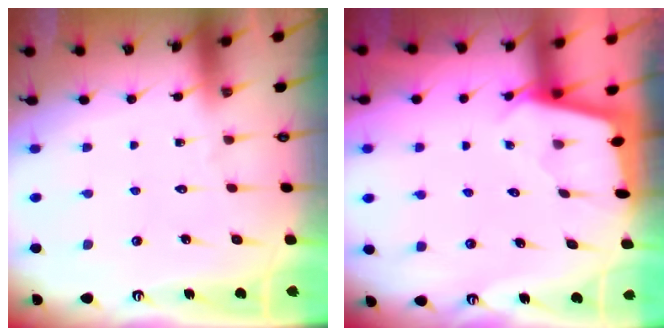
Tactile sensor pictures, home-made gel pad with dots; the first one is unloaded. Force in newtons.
{"total": 1.8, "press": 1.8, "slide": 0.2}